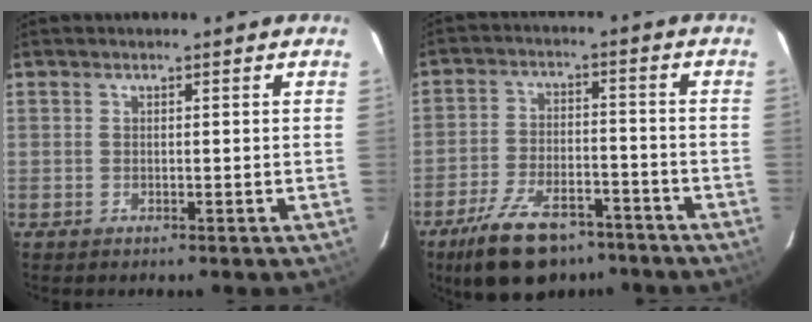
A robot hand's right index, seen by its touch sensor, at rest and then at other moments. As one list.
[{"total": 15.0, "force": [-10.7, 6.9, 7.9], "torque": [-0.172, -0.008, -0.171]}]